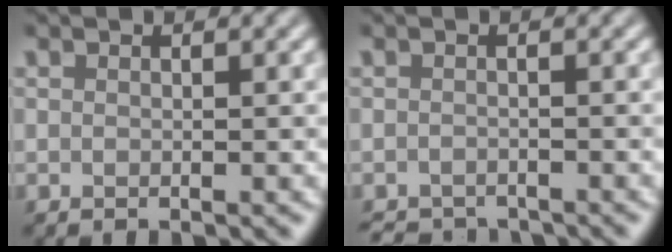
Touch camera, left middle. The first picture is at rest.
{"total": 2.7, "force": [-2.7, 0.6, 0.3], "torque": [-0.003, -0.008, -0.044]}